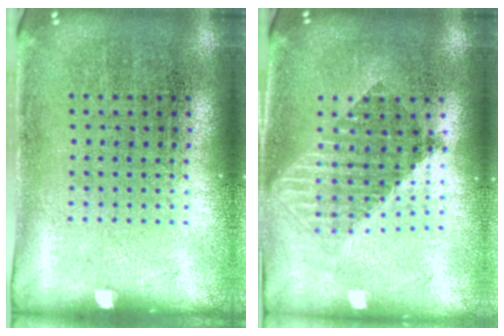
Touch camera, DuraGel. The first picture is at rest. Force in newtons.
{"total": 1.7, "press": 1.4, "slide": 1.0}